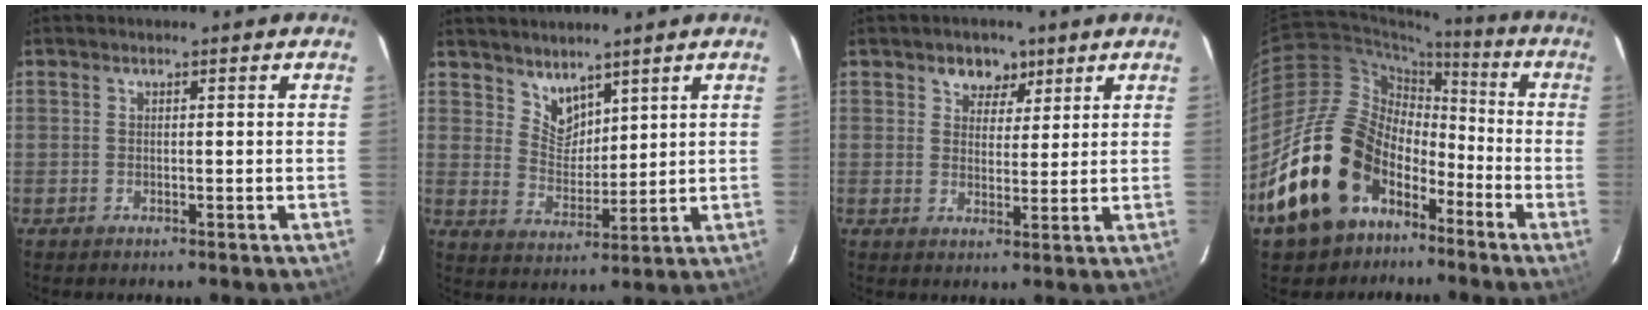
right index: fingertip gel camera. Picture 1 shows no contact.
{"total": 5.8, "force": [4.8, 2.9, 1.6], "torque": [-0.019, -0.002, 0.095]}
{"total": 5.0, "force": [3.0, 3.7, 1.5], "torque": [-0.015, 0.001, 0.047]}
{"total": 20.1, "force": [-10.7, 13.5, 10.4], "torque": [-0.217, 0.012, -0.164]}